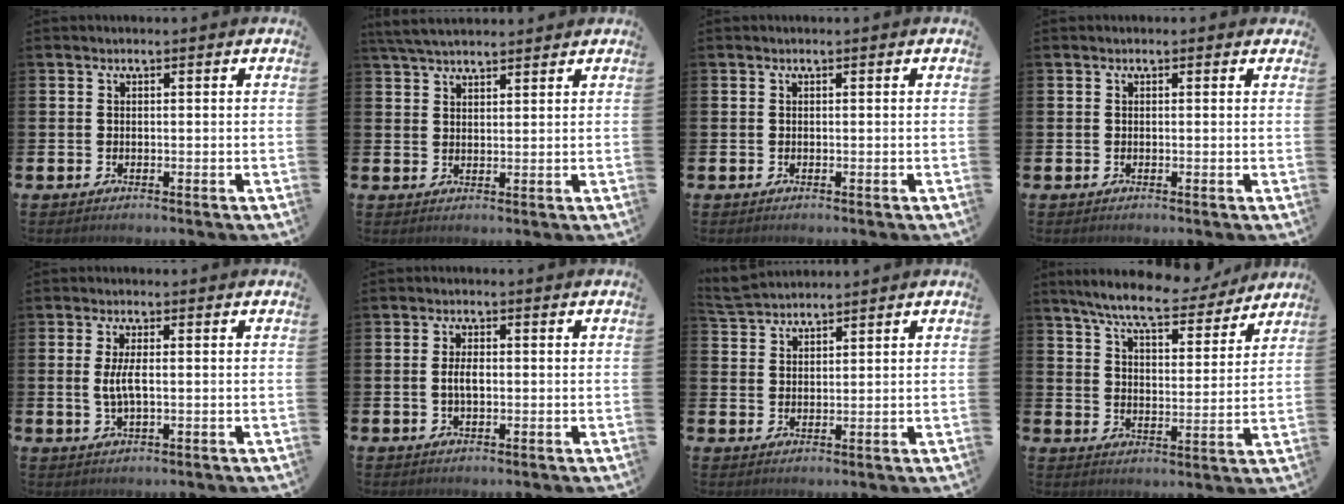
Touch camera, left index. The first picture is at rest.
{"total": 4.5, "force": [4.2, 1.0, 1.3], "torque": [-0.033, -0.009, 0.079]}
{"total": 0.0}
{"total": 0.0}
{"total": 3.2, "force": [0.2, 1.1, 3.0], "torque": [-0.071, 0.003, 0.001]}
{"total": 2.7, "force": [0.0, 1.3, 2.4], "torque": [-0.046, 0.004, -0.003]}
{"total": 3.8, "force": [3.8, 0.4, 0.3], "torque": [-0.016, -0.016, 0.070]}
{"total": 8.6, "force": [7.8, 1.2, 3.4], "torque": [-0.092, -0.039, 0.137]}